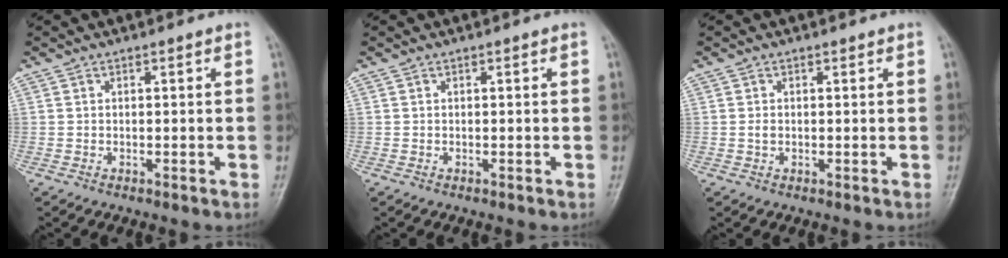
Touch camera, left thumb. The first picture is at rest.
{"total": 0.0}
{"total": 1.0, "force": [0.1, 0.8, 0.7], "torque": [-0.011, 0.000, 0.002]}